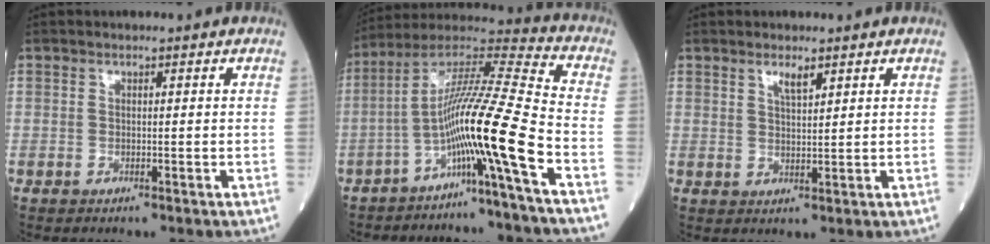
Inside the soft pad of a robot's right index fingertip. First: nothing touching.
{"total": 14.7, "force": [-5.8, -2.2, 13.4], "torque": [-0.248, 0.007, -0.115]}
{"total": 2.4, "force": [1.7, 0.4, 1.7], "torque": [-0.034, -0.001, 0.032]}